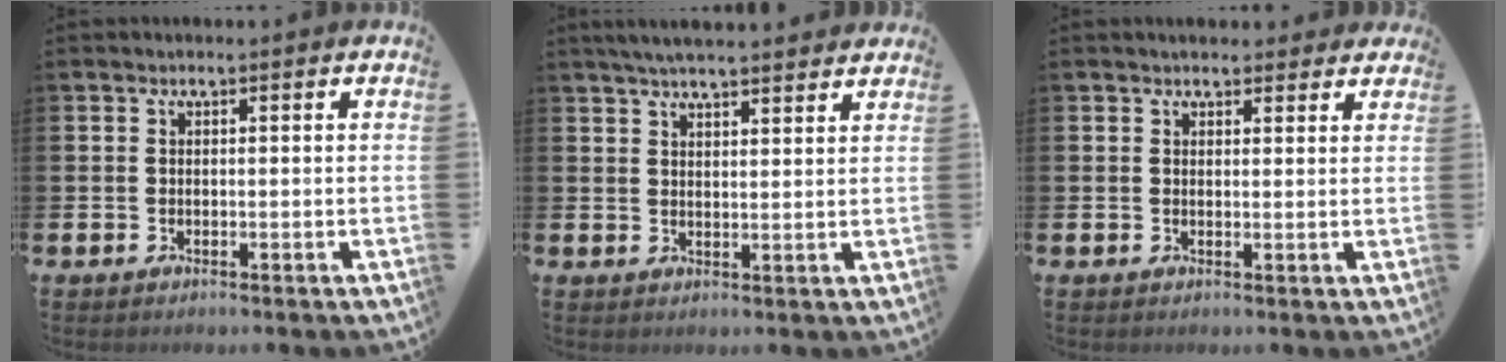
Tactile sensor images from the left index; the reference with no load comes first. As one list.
[{"total": 4.4, "force": [4.2, 0.3, 1.3], "torque": [-0.033, -0.013, 0.076]}, {"total": 2.3, "force": [2.1, 0.8, 0.0], "torque": [0.005, -0.006, 0.037]}]